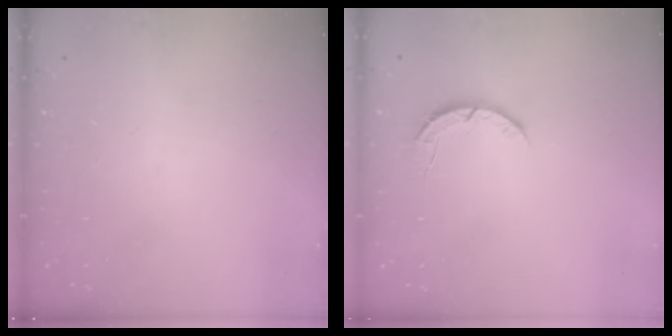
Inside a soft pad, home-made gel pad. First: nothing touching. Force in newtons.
{"total": 3.8, "press": 3.7, "slide": 0.7}